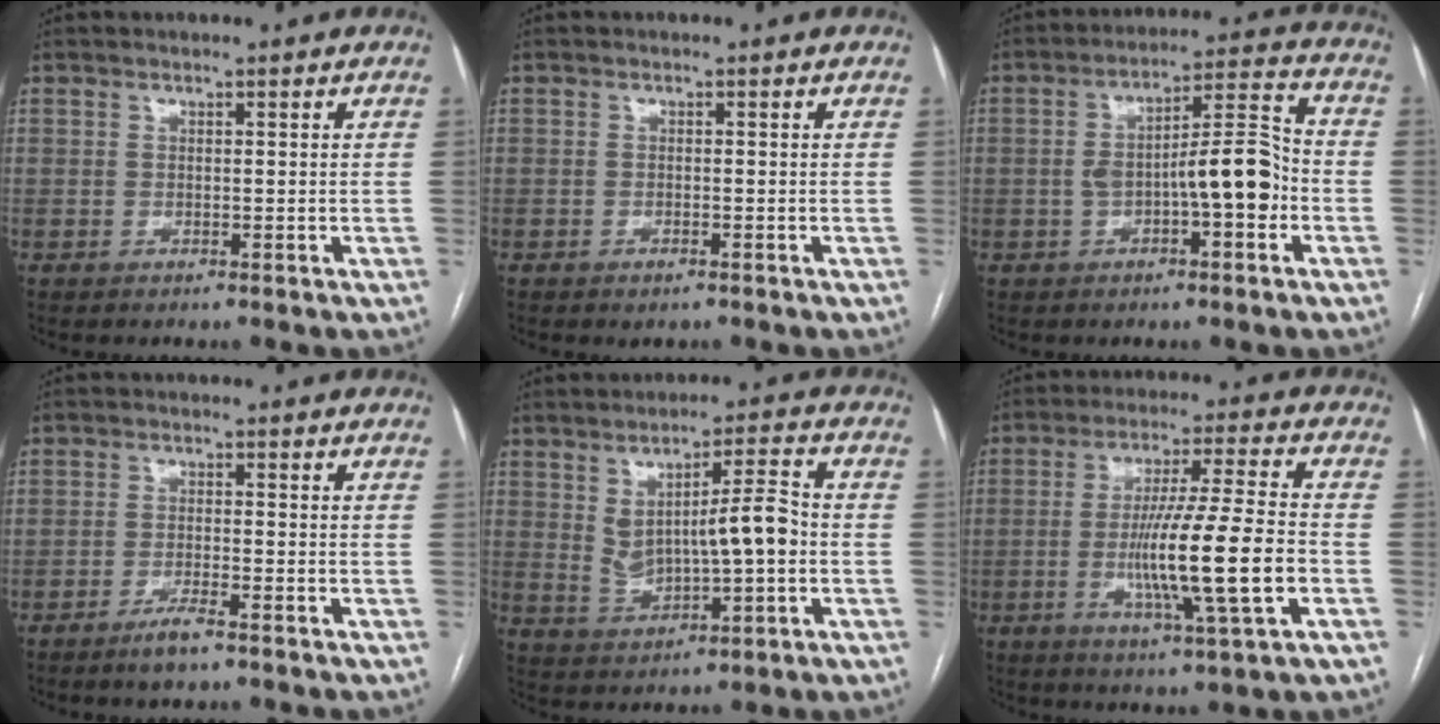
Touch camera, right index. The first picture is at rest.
{"total": 1.0, "force": [-0.6, 0.3, 0.7], "torque": [-0.014, -0.003, -0.002]}
{"total": 10.4, "force": [-2.1, 2.4, 9.8], "torque": [-0.161, 0.034, -0.029]}
{"total": 3.3, "force": [-2.4, 0.1, 2.3], "torque": [-0.050, -0.006, -0.043]}
{"total": 9.0, "force": [0.5, 2.2, 8.7], "torque": [-0.148, 0.016, 0.022]}
{"total": 14.7, "force": [-3.2, -0.2, 14.3], "torque": [-0.257, -0.008, -0.055]}